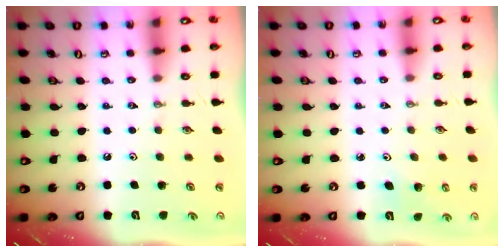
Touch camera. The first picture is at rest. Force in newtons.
{"total": 3.0, "press": 2.9, "slide": 0.9}